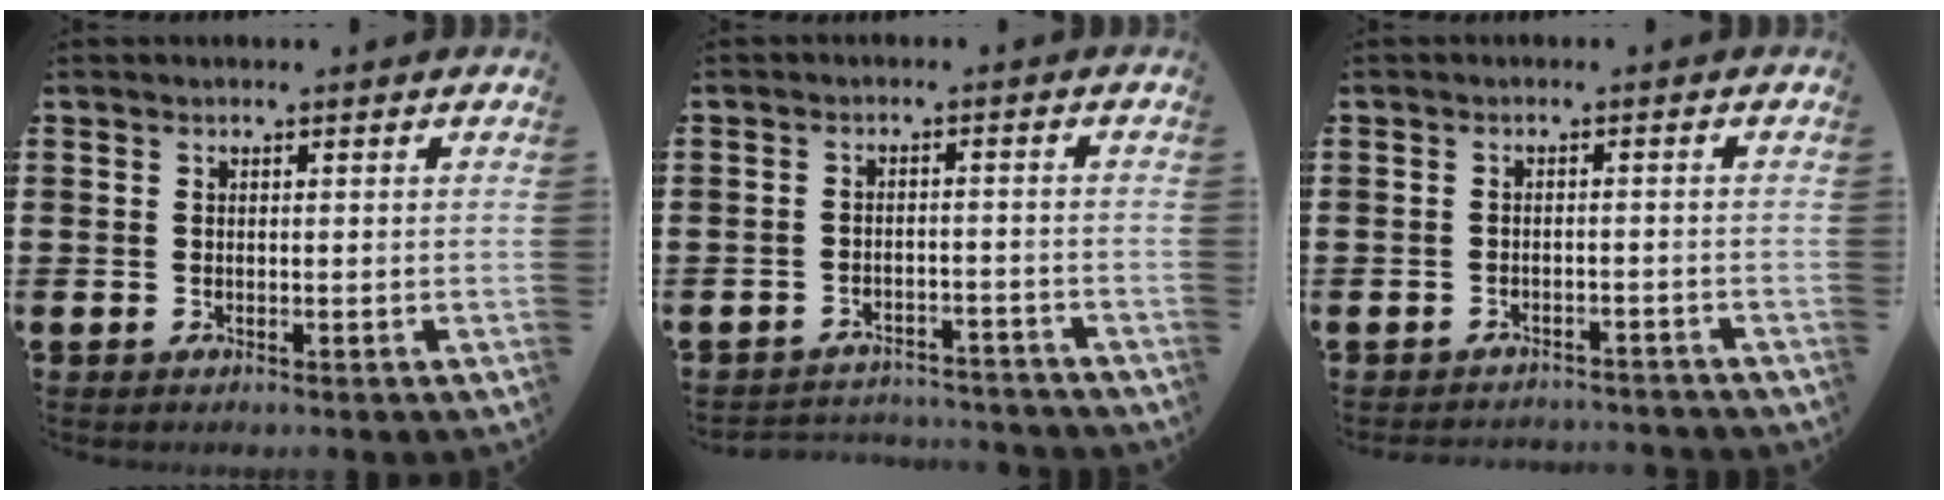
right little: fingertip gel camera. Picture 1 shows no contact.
{"total": 2.5, "force": [-2.5, 0.2, -0.1], "torque": [-0.005, 0.003, -0.054]}
{"total": 1.4, "force": [-1.4, 0.0, -0.1], "torque": [-0.004, 0.004, -0.030]}